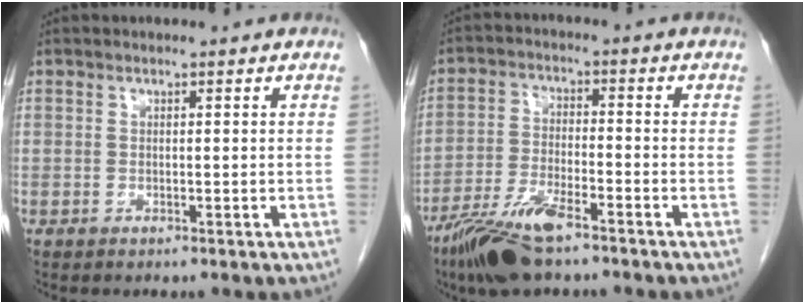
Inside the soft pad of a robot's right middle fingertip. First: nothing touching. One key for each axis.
{"total": 8.9, "fx": -6.3, "fy": 1.9, "fz": 6.0, "tx": -0.122, "ty": -0.017, "tz": -0.116}